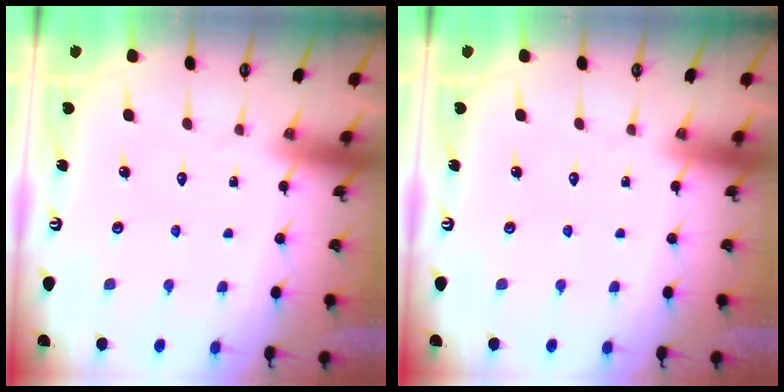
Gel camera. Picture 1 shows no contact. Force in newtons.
{"total": 0.0}